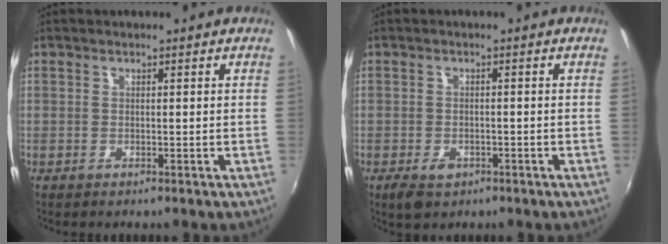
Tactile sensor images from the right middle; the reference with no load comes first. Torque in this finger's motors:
{"motor_torque": [0.55, -0.44, 0.25, 0.05]}